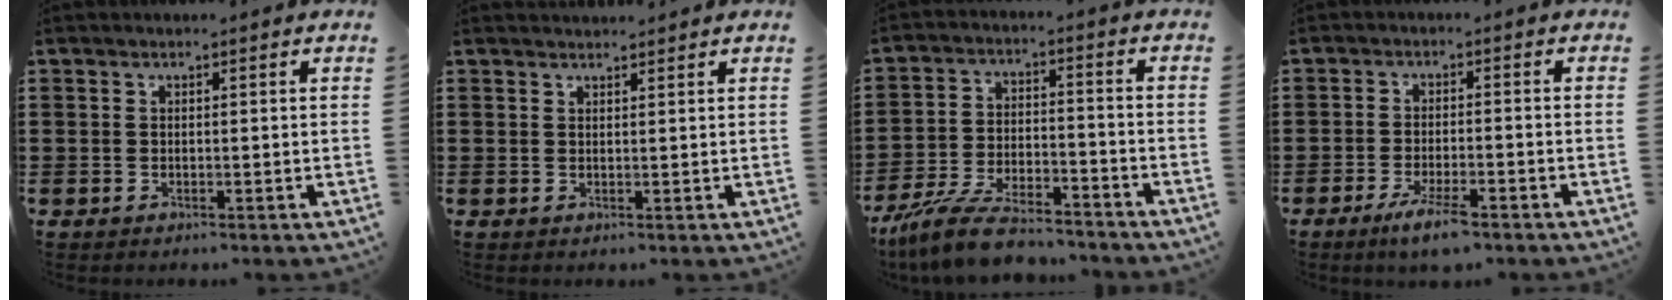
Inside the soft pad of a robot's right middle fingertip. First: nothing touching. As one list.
[{"total": 1.2, "force": [1.2, 0.1, 0.0], "torque": [0.004, -0.003, 0.022]}, {"total": 8.4, "force": [-7.6, 1.5, 3.4], "torque": [-0.073, 0.010, -0.145]}, {"total": 4.5, "force": [-2.9, 0.6, 3.4], "torque": [-0.065, -0.004, -0.052]}]